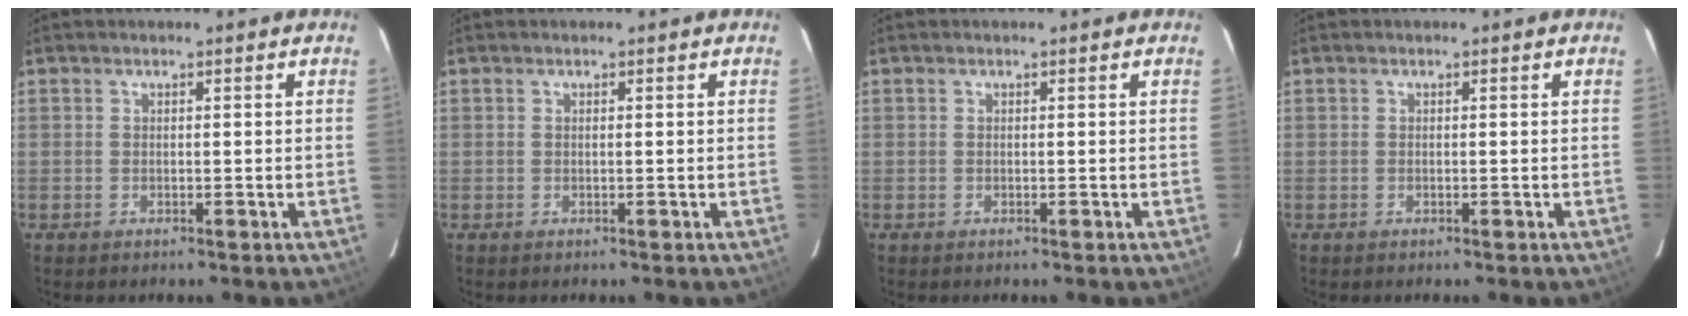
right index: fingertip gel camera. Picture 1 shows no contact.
{"total": 0.0}
{"total": 0.0}
{"total": 0.0}